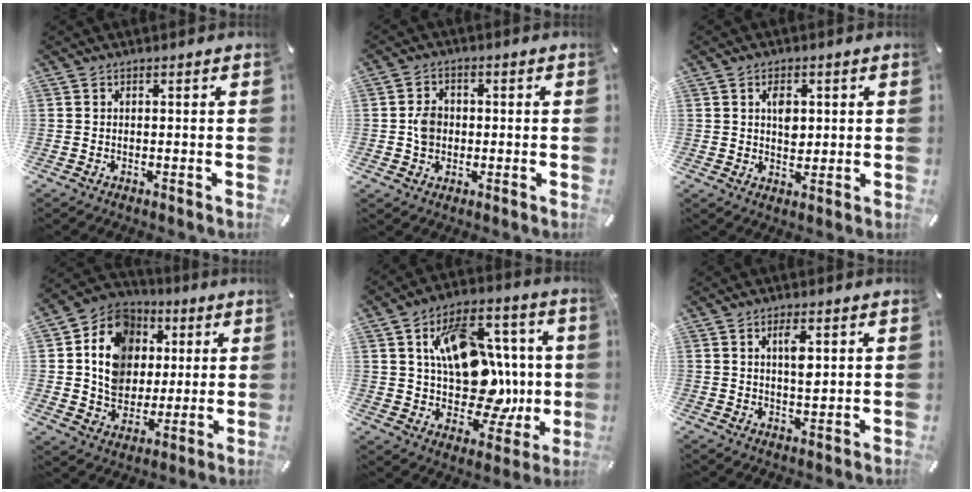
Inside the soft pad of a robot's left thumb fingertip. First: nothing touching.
{"total": 4.7, "force": [-0.5, 4.0, 2.4], "torque": [-0.044, 0.010, -0.007]}
{"total": 4.3, "force": [1.1, 3.1, 2.8], "torque": [-0.036, -0.002, 0.014]}
{"total": 14.7, "force": [2.5, 12.9, 6.6], "torque": [-0.126, -0.006, 0.052]}
{"total": 19.1, "force": [2.9, 14.2, 12.5], "torque": [-0.171, -0.018, 0.063]}
{"total": 4.5, "force": [1.6, 1.5, 3.9], "torque": [-0.060, -0.006, 0.021]}